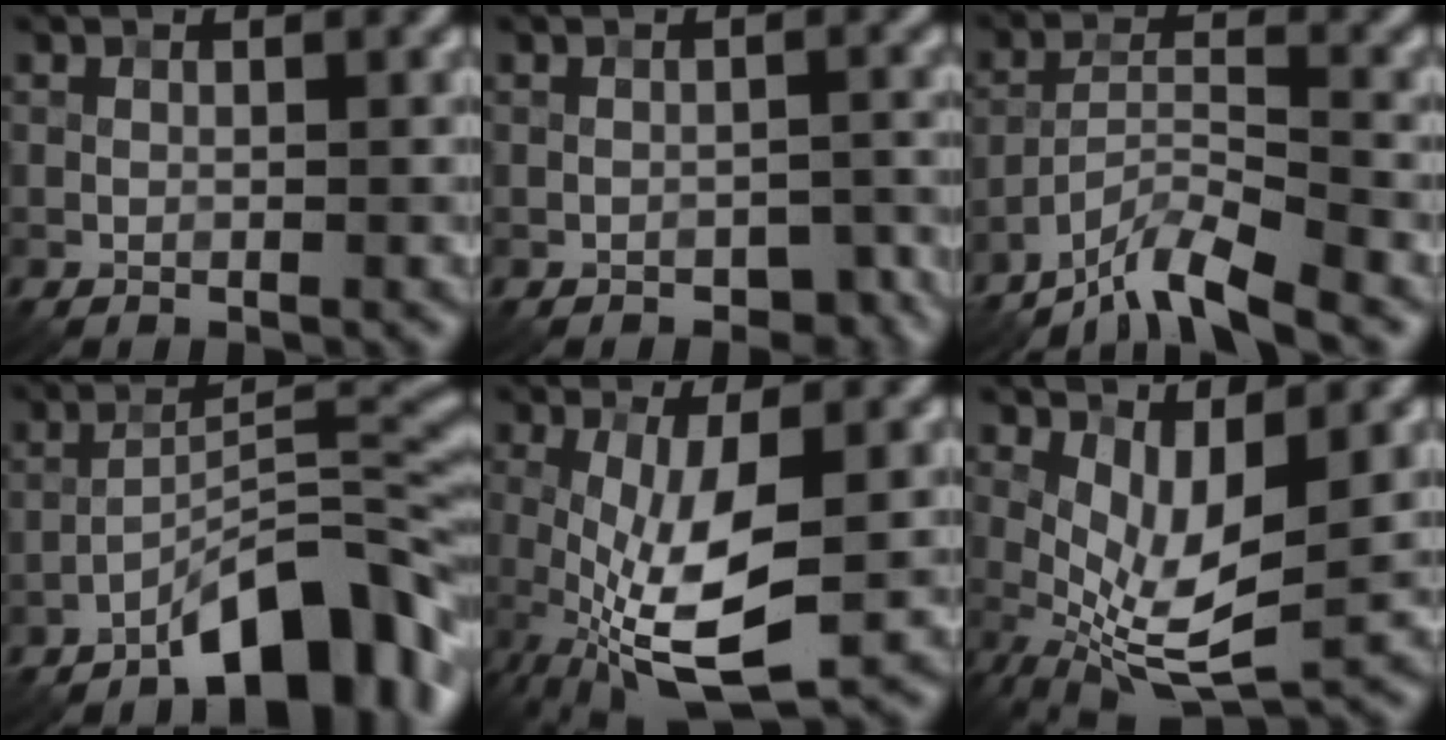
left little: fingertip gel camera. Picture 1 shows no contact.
{"total": 2.4, "force": [-1.6, 1.3, 1.2], "torque": [-0.013, 0.002, -0.018]}
{"total": 5.6, "force": [-4.8, 0.7, 2.9], "torque": [-0.048, 0.003, -0.094]}
{"total": 8.7, "force": [-5.8, 2.1, 6.3], "torque": [-0.092, 0.020, -0.095]}
{"total": 8.7, "force": [-1.9, 2.8, 8.0], "torque": [-0.175, -0.010, -0.036]}
{"total": 6.3, "force": [0.8, 2.4, 5.8], "torque": [-0.122, -0.014, 0.017]}